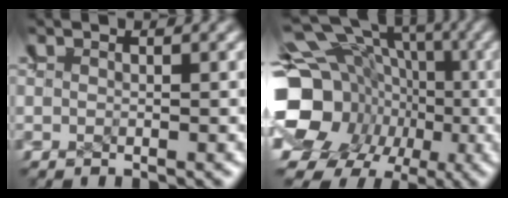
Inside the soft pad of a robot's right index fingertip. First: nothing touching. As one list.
[{"total": 16.4, "force": [-0.2, 14.4, 7.9], "torque": [-0.137, -0.030, -0.009]}]